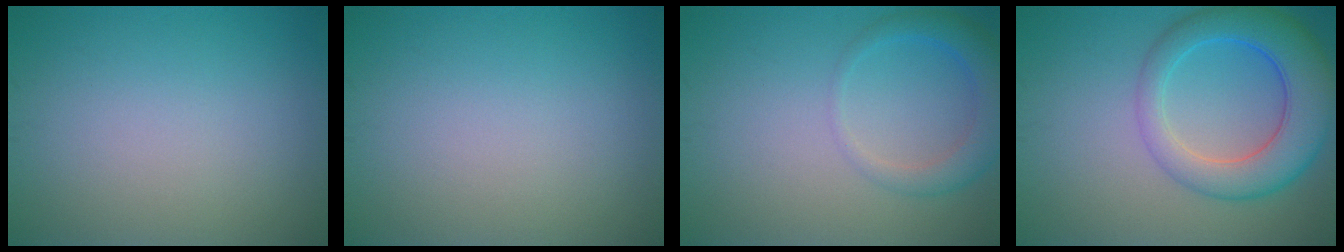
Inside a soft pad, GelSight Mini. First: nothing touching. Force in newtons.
{"total": 0.0}
{"total": 3.4, "press": 3.4, "slide": 0.2}
{"total": 7.2, "press": 7.2, "slide": 0.3}